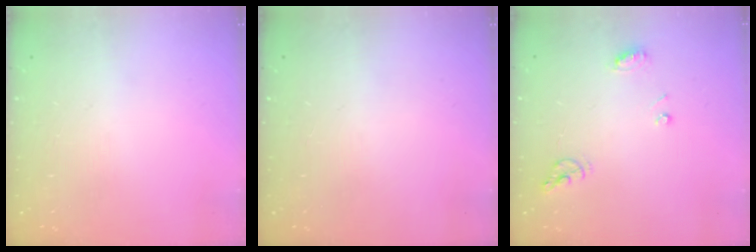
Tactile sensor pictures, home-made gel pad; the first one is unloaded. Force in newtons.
{"total": 0.0}
{"total": 7.5, "press": 7.4, "slide": 0.9}